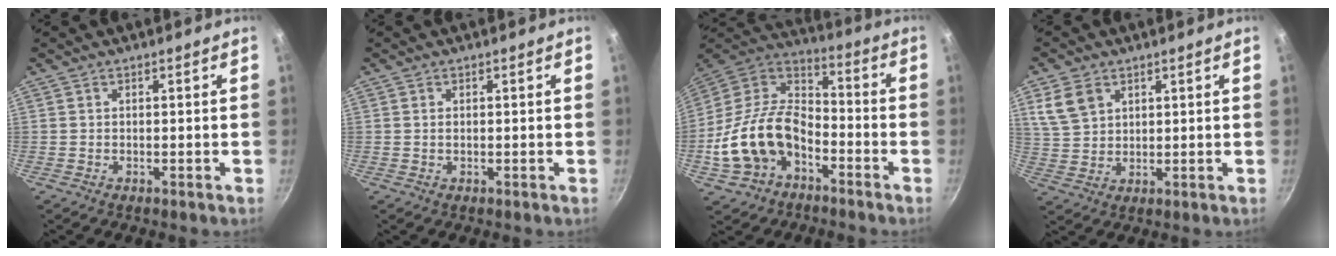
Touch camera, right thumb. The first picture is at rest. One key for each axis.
{"total": 0.7, "fx": 0.1, "fy": 0.4, "fz": 0.6, "tx": -0.010, "ty": 0.001, "tz": 0.002}
{"total": 18.6, "fx": -6.6, "fy": 12.1, "fz": 12.5, "tx": -0.217, "ty": 0.057, "tz": -0.135}
{"total": 6.7, "fx": 3.1, "fy": 4.8, "fz": 3.5, "tx": -0.055, "ty": -0.005, "tz": 0.071}